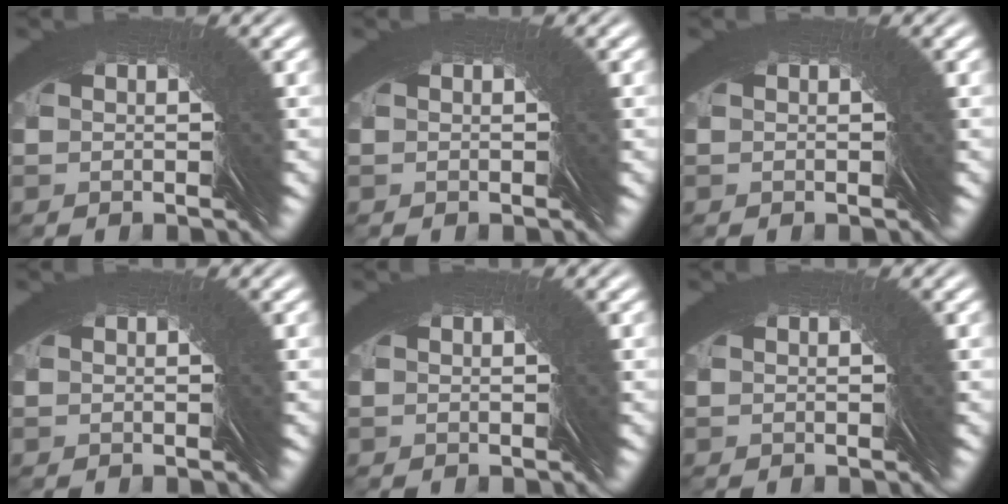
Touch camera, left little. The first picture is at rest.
{"total": 0.0}
{"total": 0.0}
{"total": 0.0}
{"total": 0.0}
{"total": 0.0}